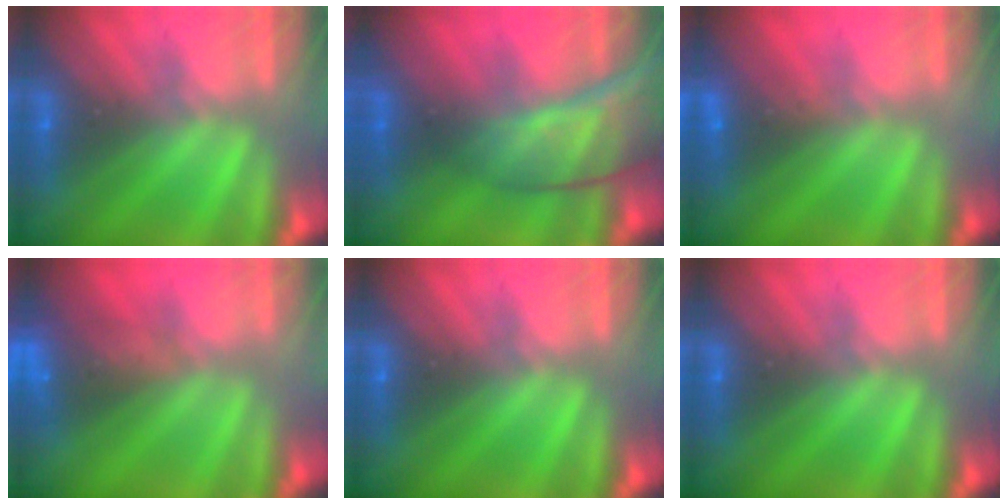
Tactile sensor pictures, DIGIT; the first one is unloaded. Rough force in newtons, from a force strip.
{"total": 7.8}
{"total": 3.0}
{"total": 7.2}
{"total": 0.0}
{"total": 0.0}